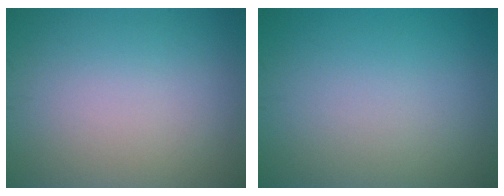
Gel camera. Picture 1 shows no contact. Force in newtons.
{"total": 0.0}